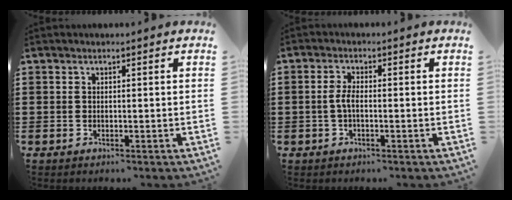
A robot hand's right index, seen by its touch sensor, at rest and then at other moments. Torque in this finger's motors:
{"motor_torque": [0.38, 0.54, 0.27, 0.03]}